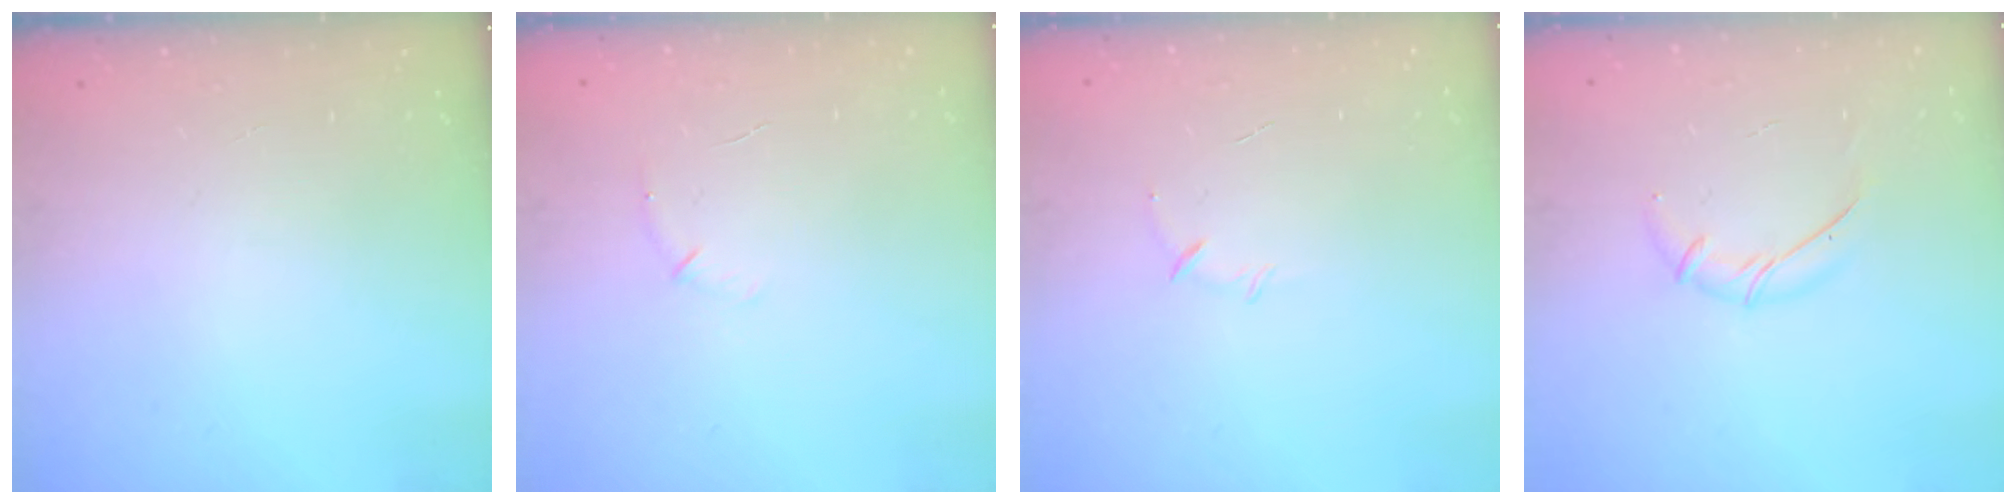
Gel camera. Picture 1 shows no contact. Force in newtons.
{"total": 3.3, "press": 3.2, "slide": 0.9}
{"total": 5.0, "press": 4.8, "slide": 1.3}
{"total": 6.3, "press": 6.2, "slide": 1.2}